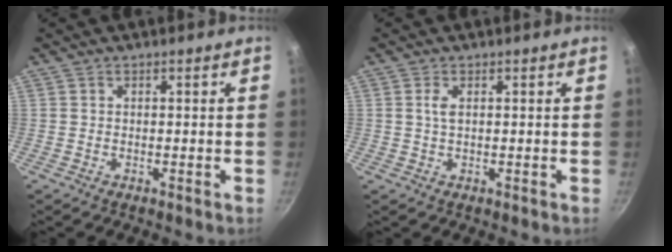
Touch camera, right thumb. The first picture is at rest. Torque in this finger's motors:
{"motor_torque": [-0.38, 0.32, -0.17, 0.04, 0.10]}